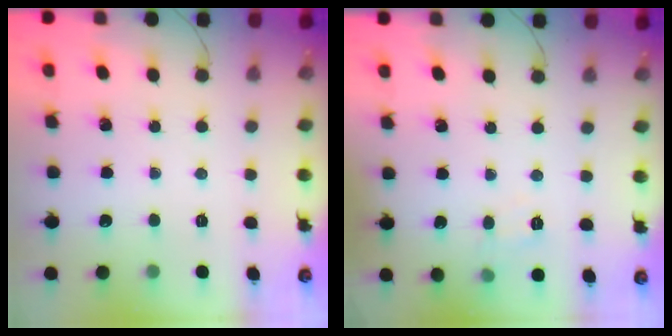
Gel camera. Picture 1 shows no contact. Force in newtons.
{"total": 4.1, "press": 3.8, "slide": 1.6}